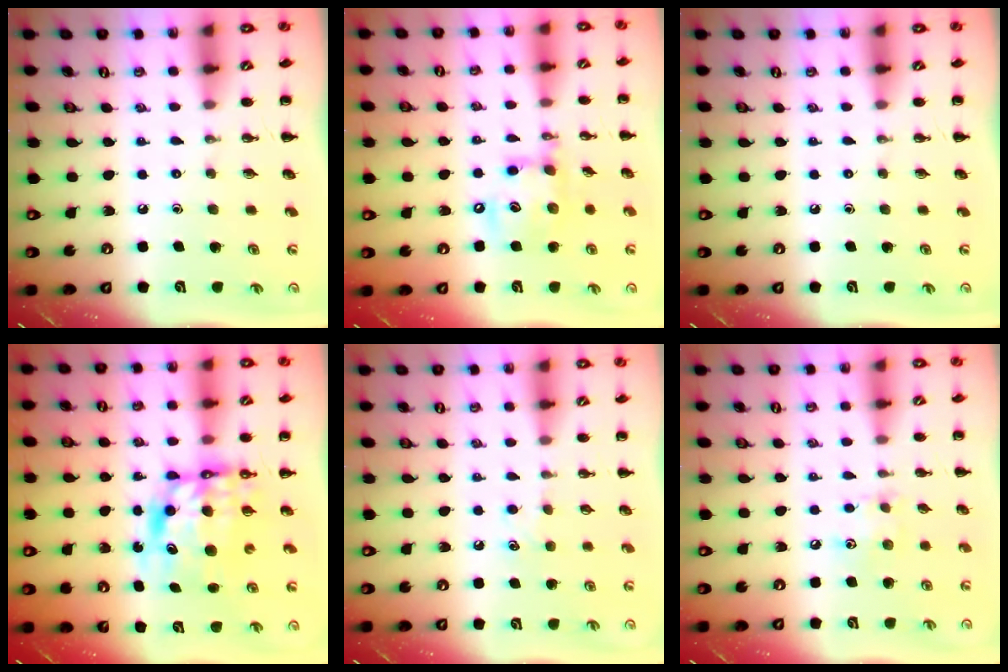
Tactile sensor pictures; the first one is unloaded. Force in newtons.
{"total": 13.4, "press": 13.3, "slide": 2.1}
{"total": 0.0}
{"total": 9.9, "press": 9.5, "slide": 2.6}
{"total": 4.9, "press": 4.7, "slide": 1.4}
{"total": 6.6, "press": 6.5, "slide": 1.2}